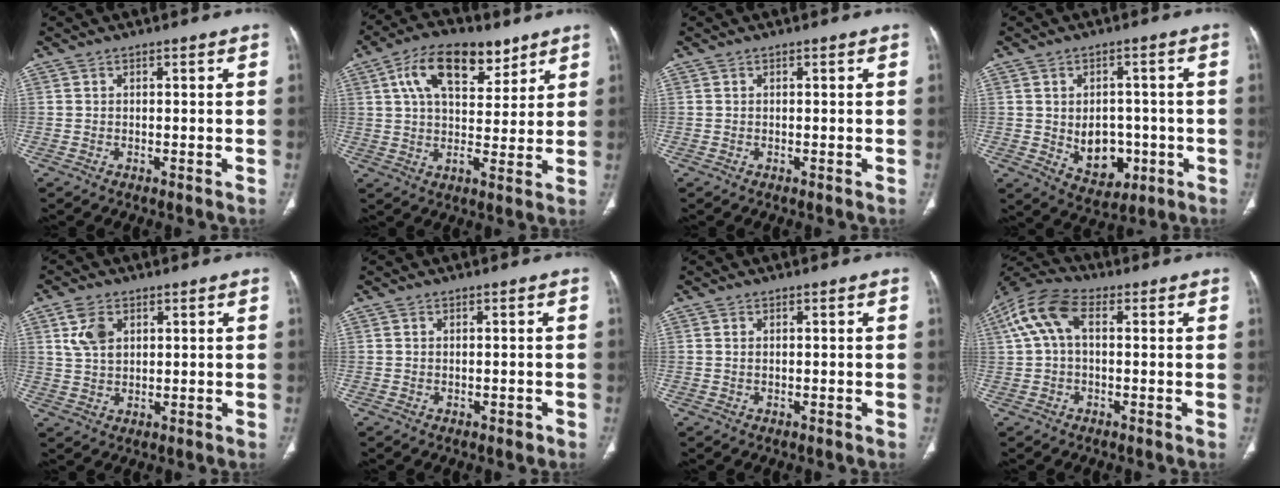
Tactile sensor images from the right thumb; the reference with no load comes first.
{"total": 14.1, "force": [7.2, 7.4, 9.6], "torque": [-0.129, -0.014, 0.121]}
{"total": 0.0}
{"total": 9.1, "force": [-1.6, 6.9, 5.8], "torque": [-0.047, 0.008, -0.003]}
{"total": 5.9, "force": [2.5, 3.8, 3.8], "torque": [-0.061, -0.005, 0.054]}
{"total": 0.8, "force": [-0.2, 0.6, 0.5], "torque": [-0.007, -0.001, 0.001]}
{"total": 0.7, "force": [0.3, 0.4, 0.4], "torque": [-0.009, -0.001, 0.009]}
{"total": 10.3, "force": [2.3, 6.0, 8.1], "torque": [-0.172, 0.036, 0.036]}